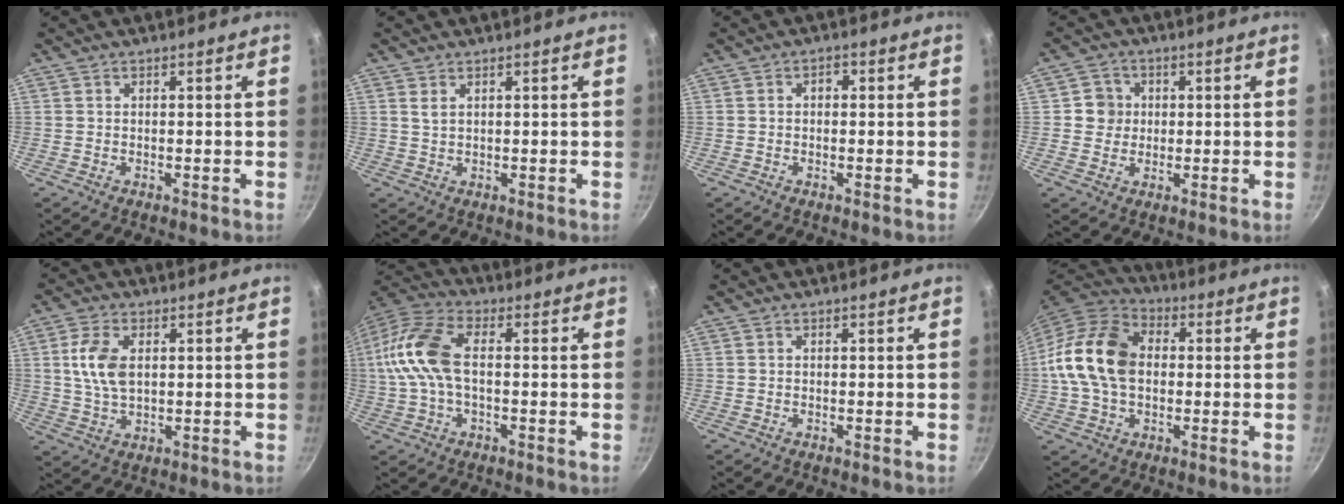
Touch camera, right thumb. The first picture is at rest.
{"total": 1.5, "force": [0.8, 0.7, 1.0], "torque": [-0.020, -0.004, 0.017]}
{"total": 1.5, "force": [0.0, 1.2, 1.0], "torque": [-0.014, 0.007, -0.003]}
{"total": 4.5, "force": [0.4, 4.4, 1.0], "torque": [0.018, 0.003, 0.000]}
{"total": 8.0, "force": [1.6, 4.6, 6.3], "torque": [-0.118, -0.001, 0.031]}
{"total": 13.3, "force": [0.5, 7.2, 11.1], "torque": [-0.232, 0.030, -0.008]}
{"total": 0.0}
{"total": 17.0, "force": [0.6, 12.1, 11.9], "torque": [-0.207, 0.029, -0.004]}